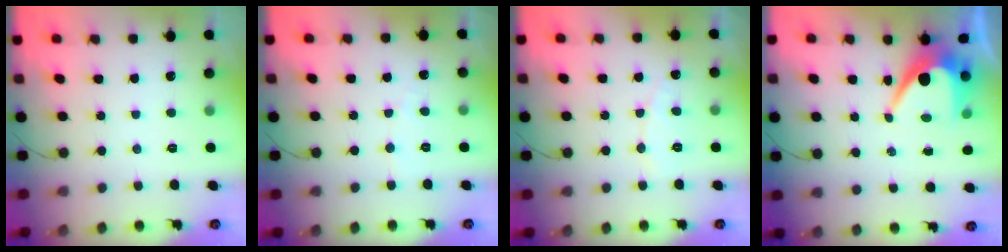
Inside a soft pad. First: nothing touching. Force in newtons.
{"total": 2.4, "press": 2.4, "slide": 0.2}
{"total": 4.9, "press": 4.9, "slide": 0.2}
{"total": 7.6, "press": 7.5, "slide": 0.7}